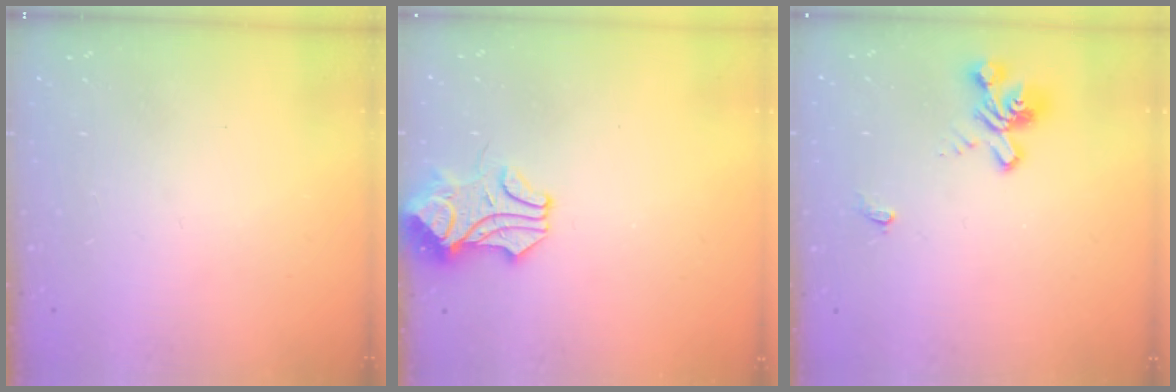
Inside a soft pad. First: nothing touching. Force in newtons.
{"total": 1.4, "press": 1.4, "slide": 0.1}
{"total": 1.8, "press": 1.4, "slide": 1.2}